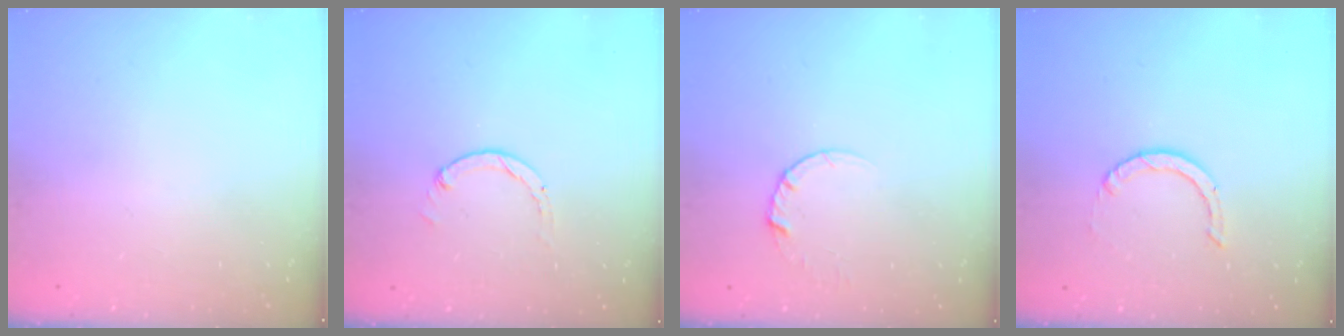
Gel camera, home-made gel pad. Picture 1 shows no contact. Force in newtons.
{"total": 1.3, "press": 1.2, "slide": 0.2}
{"total": 2.7, "press": 2.7, "slide": 0.2}
{"total": 0.9, "press": 0.9, "slide": 0.1}